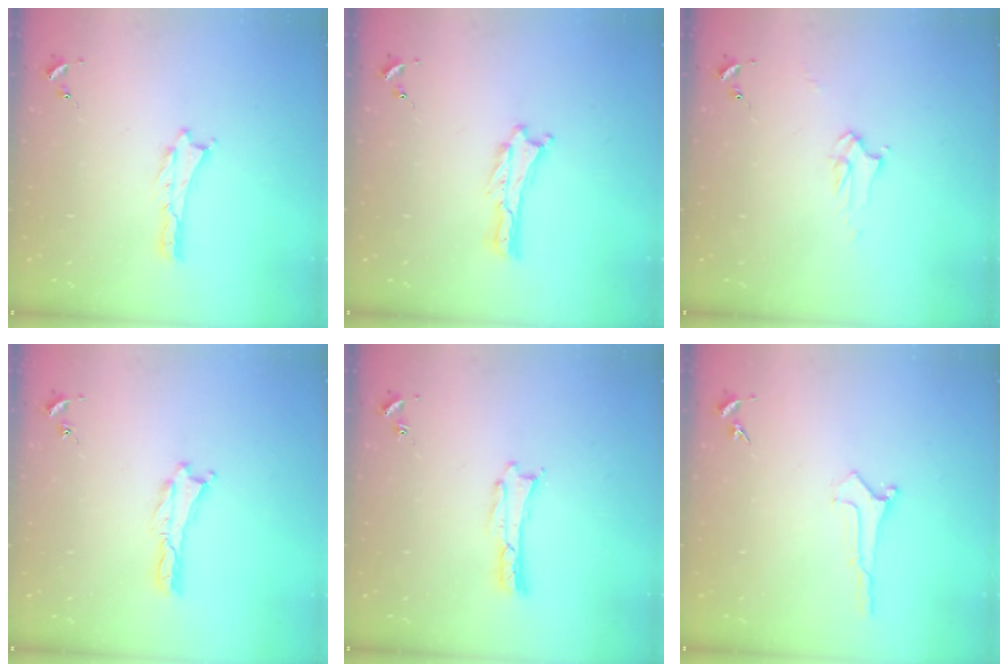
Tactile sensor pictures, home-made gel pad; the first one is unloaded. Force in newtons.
{"total": 0.0}
{"total": 3.1, "press": 3.1, "slide": 0.3}
{"total": 0.0}
{"total": 0.0}
{"total": 0.0}